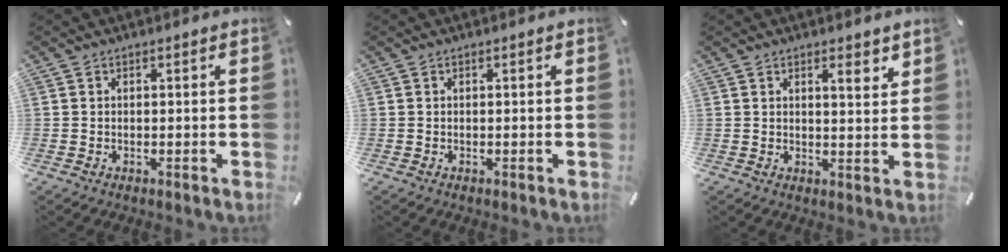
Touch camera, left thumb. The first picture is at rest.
{"total": 0.0}
{"total": 3.6, "force": [2.6, 0.9, 2.3], "torque": [-0.025, -0.018, 0.039]}